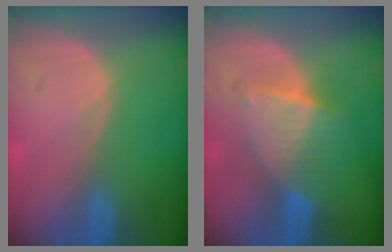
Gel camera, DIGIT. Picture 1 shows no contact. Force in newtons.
{"total": 6.5, "press": 5.9, "slide": 2.8}